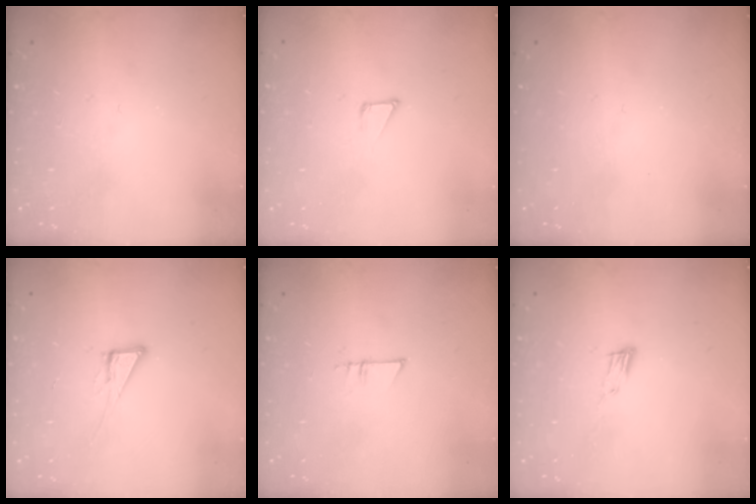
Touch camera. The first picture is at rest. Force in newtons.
{"total": 1.2, "press": 1.2, "slide": 0.0}
{"total": 0.0}
{"total": 6.0, "press": 6.0, "slide": 0.4}
{"total": 4.6, "press": 4.6, "slide": 0.4}
{"total": 4.8, "press": 4.7, "slide": 1.0}